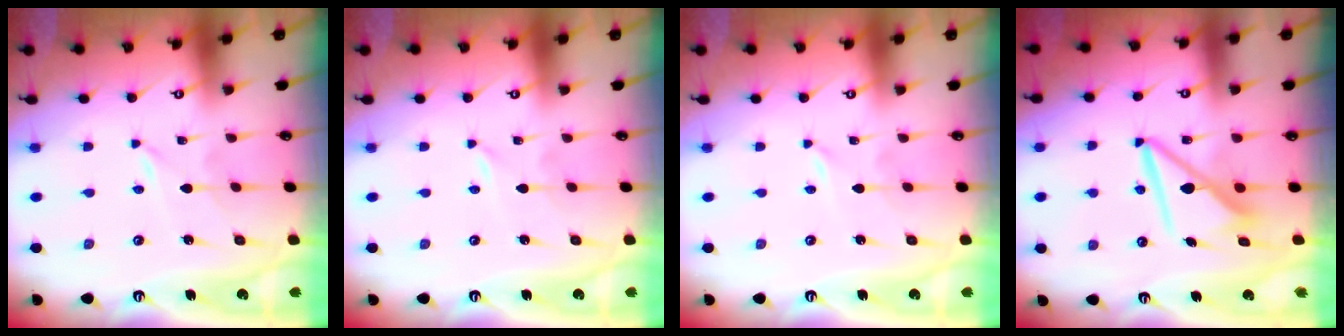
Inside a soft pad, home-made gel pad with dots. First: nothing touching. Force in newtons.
{"total": 0.0}
{"total": 0.0}
{"total": 8.6, "press": 8.6, "slide": 0.7}